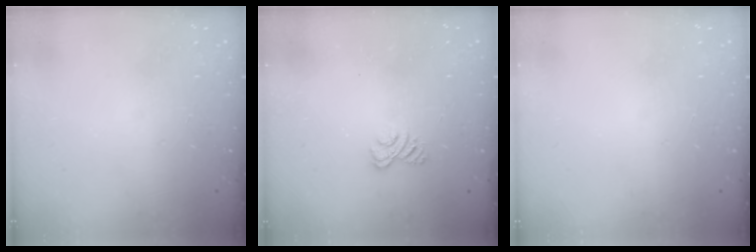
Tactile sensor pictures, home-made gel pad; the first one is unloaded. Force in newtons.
{"total": 2.9, "press": 2.6, "slide": 1.3}
{"total": 0.0}